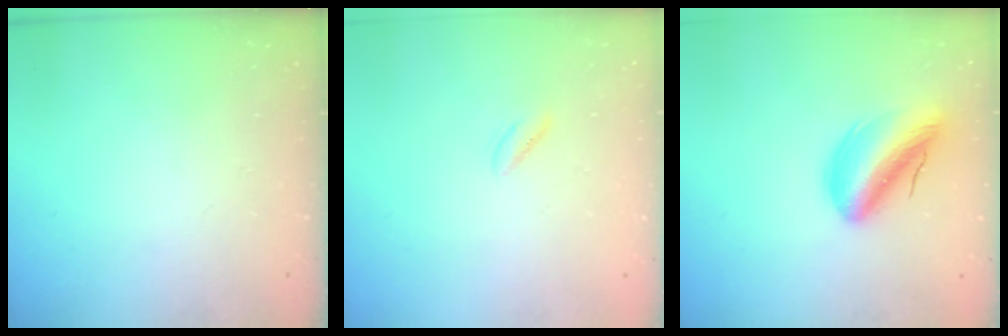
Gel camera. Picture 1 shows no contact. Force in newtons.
{"total": 1.4, "press": 1.0, "slide": 0.9}
{"total": 13.3, "press": 12.8, "slide": 3.6}